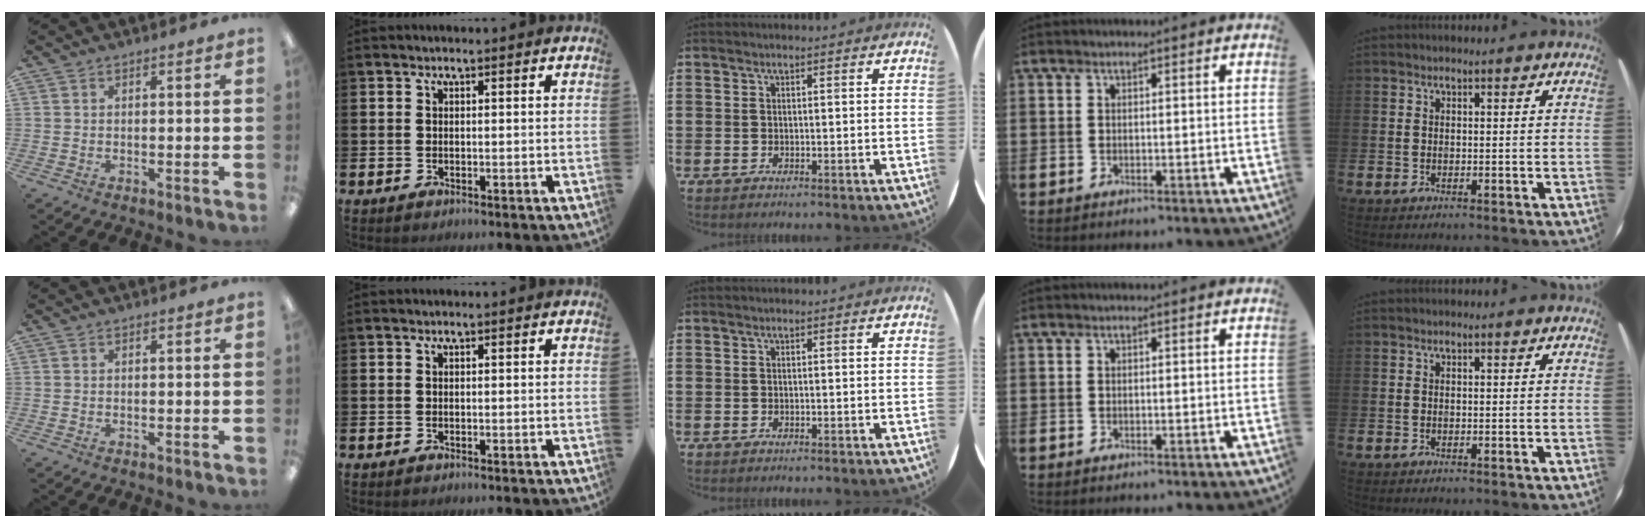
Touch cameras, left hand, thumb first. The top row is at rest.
{}